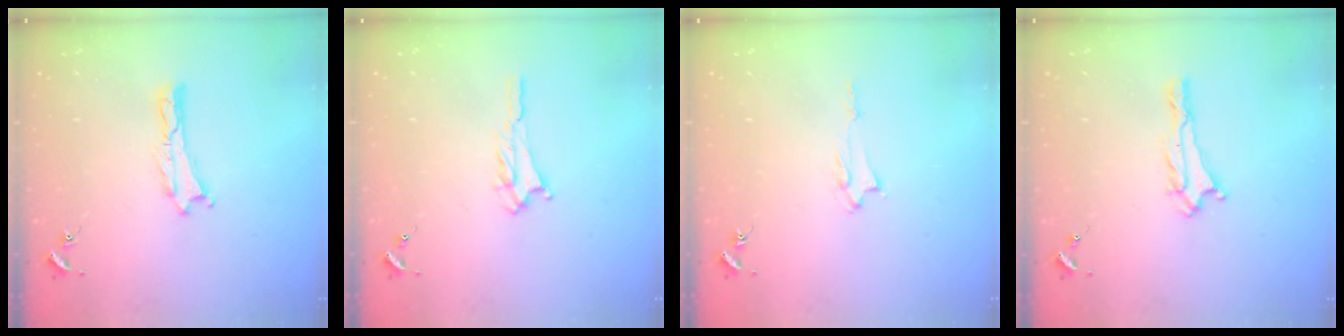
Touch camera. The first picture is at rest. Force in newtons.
{"total": 1.7, "press": 1.6, "slide": 0.3}
{"total": 1.3, "press": 1.3, "slide": 0.2}
{"total": 1.0, "press": 1.0, "slide": 0.1}